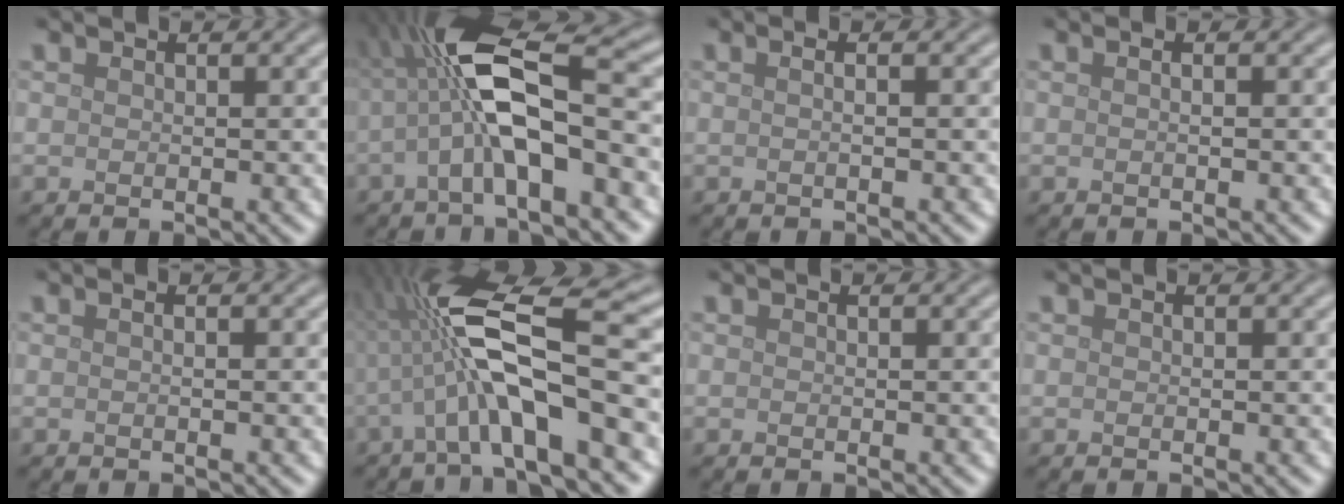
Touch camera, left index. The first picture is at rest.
{"total": 8.7, "force": [-0.8, 2.4, 8.3], "torque": [-0.157, 0.020, -0.020]}
{"total": 2.0, "force": [0.4, 1.0, 1.7], "torque": [-0.005, 0.002, -0.019]}
{"total": 1.2, "force": [0.3, 0.5, 1.1], "torque": [-0.003, -0.006, -0.011]}
{"total": 0.8, "force": [0.1, 0.3, 0.7], "torque": [-0.006, -0.006, -0.006]}
{"total": 10.9, "force": [-1.1, 3.0, 10.4], "torque": [-0.187, 0.023, -0.031]}
{"total": 0.0}
{"total": 0.0}